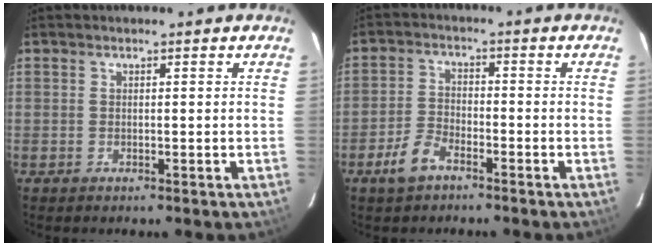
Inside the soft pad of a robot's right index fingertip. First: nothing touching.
{"total": 5.6, "force": [-3.8, 2.5, 3.2], "torque": [-0.082, 0.004, -0.075]}